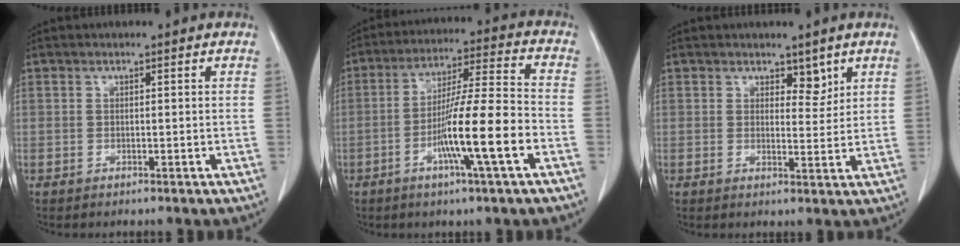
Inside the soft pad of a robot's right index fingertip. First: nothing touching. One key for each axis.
{"total": 13.2, "fx": -4.6, "fy": -0.3, "fz": 12.4, "tx": -0.220, "ty": -0.003, "tz": -0.084}
{"total": 2.9, "fx": 2.0, "fy": 1.5, "fz": 1.5, "tx": -0.013, "ty": -0.007, "tz": 0.032}